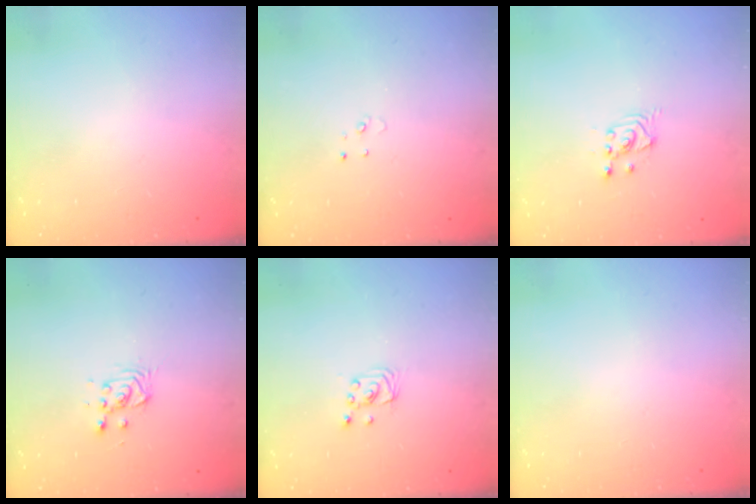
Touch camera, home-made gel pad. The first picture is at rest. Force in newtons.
{"total": 2.3, "press": 2.3, "slide": 0.2}
{"total": 2.7, "press": 2.7, "slide": 0.2}
{"total": 3.6, "press": 3.6, "slide": 0.1}
{"total": 2.0, "press": 2.0, "slide": 0.2}
{"total": 0.0}